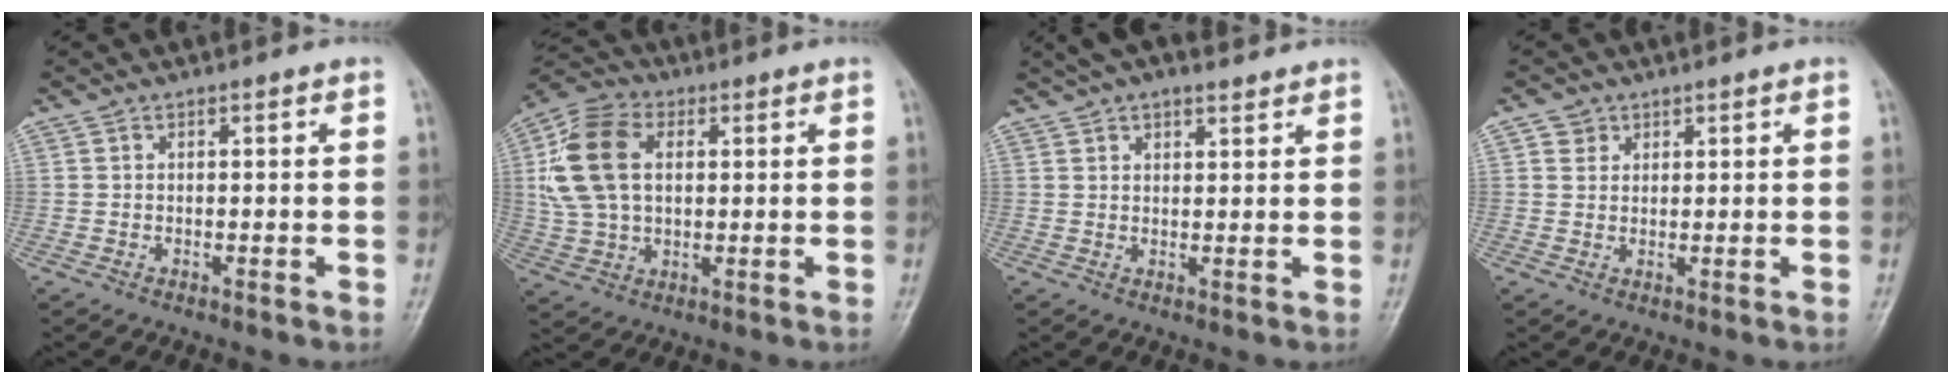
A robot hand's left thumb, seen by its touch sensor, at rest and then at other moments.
{"total": 14.1, "force": [2.9, 9.4, 10.1], "torque": [-0.197, 0.013, 0.053]}
{"total": 7.8, "force": [5.8, 3.1, 4.2], "torque": [-0.055, 0.007, 0.098]}
{"total": 2.3, "force": [1.3, 1.9, 0.3], "torque": [0.012, -0.006, 0.015]}